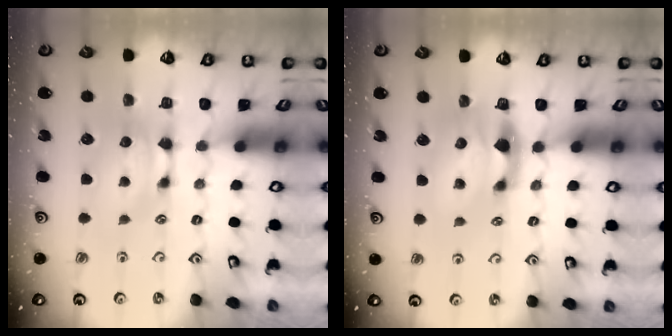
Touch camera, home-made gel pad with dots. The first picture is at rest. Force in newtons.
{"total": 3.0, "press": 2.6, "slide": 1.4}